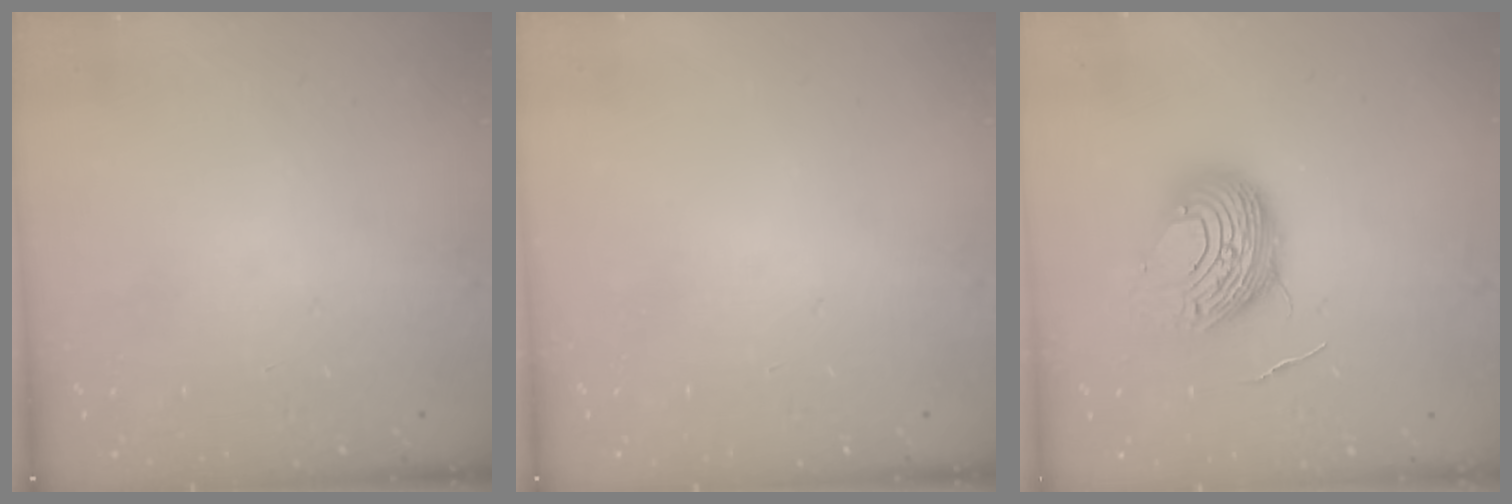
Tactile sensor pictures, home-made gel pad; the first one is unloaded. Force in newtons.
{"total": 0.0}
{"total": 10.8, "press": 10.8, "slide": 1.1}